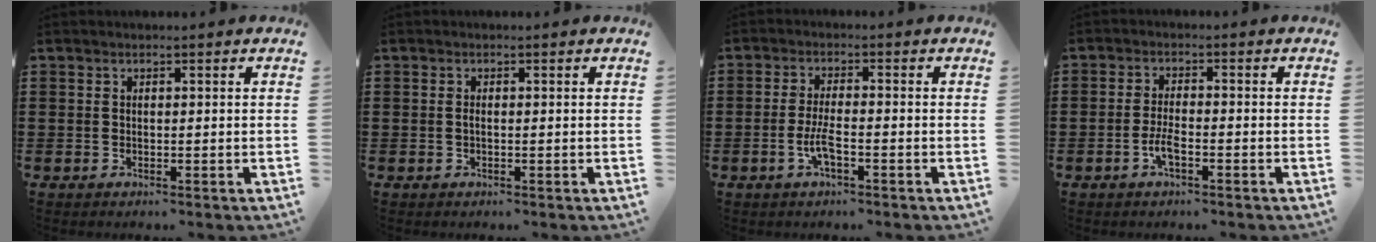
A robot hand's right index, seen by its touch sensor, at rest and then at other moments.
{"total": 0.5, "force": [-0.2, 0.0, 0.5], "torque": [-0.010, -0.004, -0.003]}
{"total": 3.9, "force": [-1.5, 0.8, 3.5], "torque": [-0.081, -0.006, -0.033]}
{"total": 3.1, "force": [-1.4, 0.9, 2.6], "torque": [-0.060, -0.002, -0.031]}